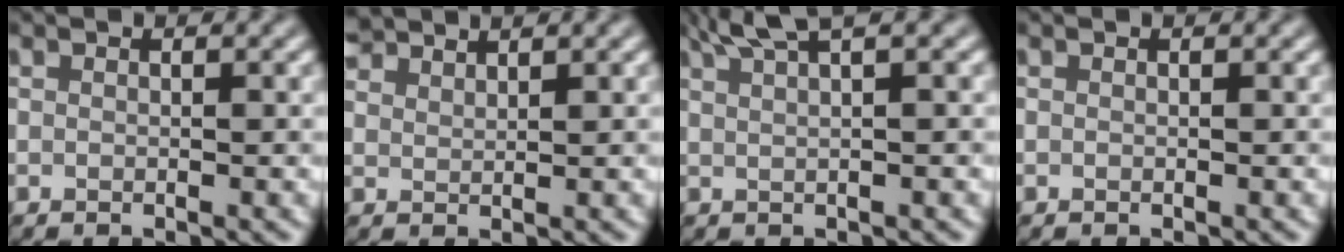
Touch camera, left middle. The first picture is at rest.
{"total": 2.3, "force": [2.3, 0.2, 0.4], "torque": [-0.005, 0.008, 0.048]}
{"total": 3.9, "force": [2.9, 0.7, 2.5], "torque": [-0.032, 0.009, 0.038]}
{"total": 0.0}